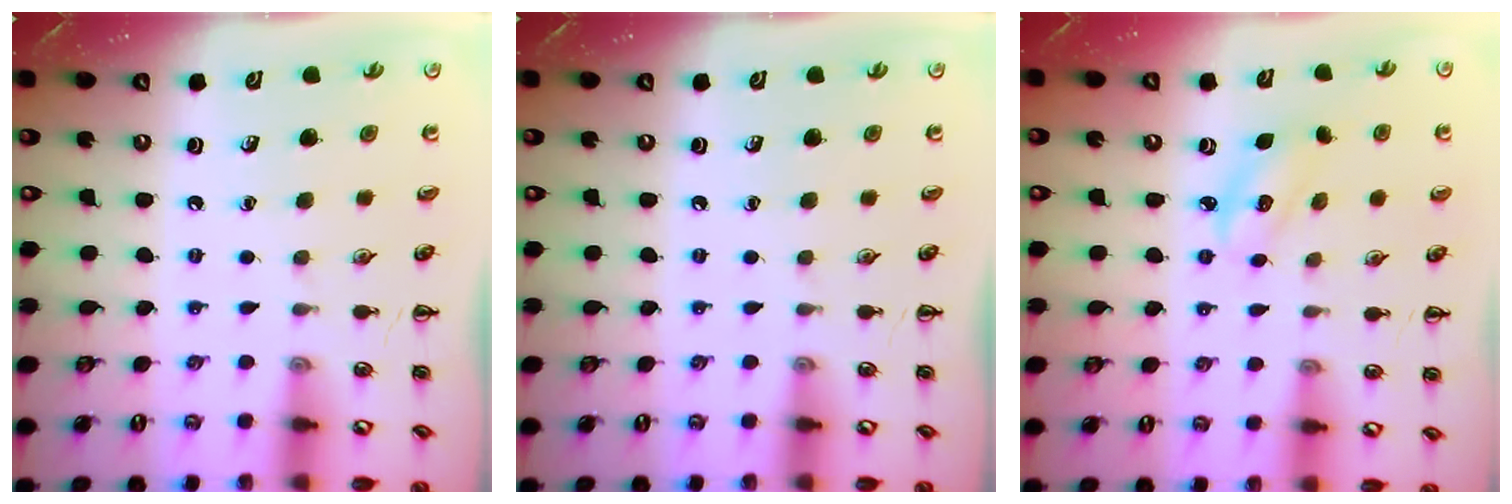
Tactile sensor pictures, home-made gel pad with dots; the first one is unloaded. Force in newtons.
{"total": 0.0}
{"total": 2.6, "press": 2.5, "slide": 0.5}